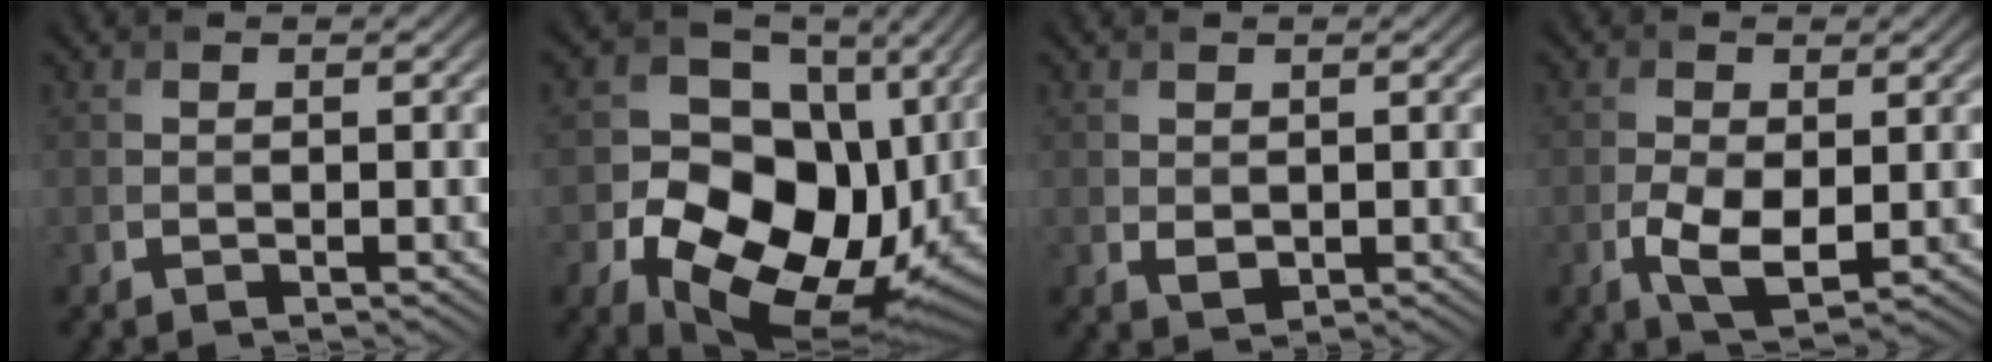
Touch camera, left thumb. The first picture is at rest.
{"total": 16.4, "force": [-2.1, 12.4, 10.5], "torque": [-0.192, -0.050, -0.016]}
{"total": 1.4, "force": [0.2, 1.0, 0.9], "torque": [-0.020, -0.005, 0.009]}
{"total": 5.0, "force": [-0.9, 2.7, 4.2], "torque": [-0.091, -0.010, -0.014]}